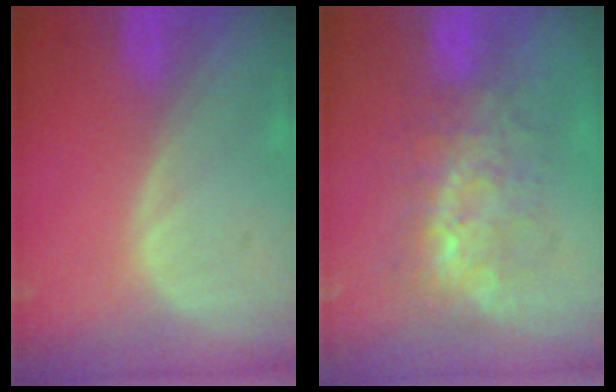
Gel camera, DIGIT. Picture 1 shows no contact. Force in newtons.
{"total": 8.1, "press": 7.5, "slide": 3.1}